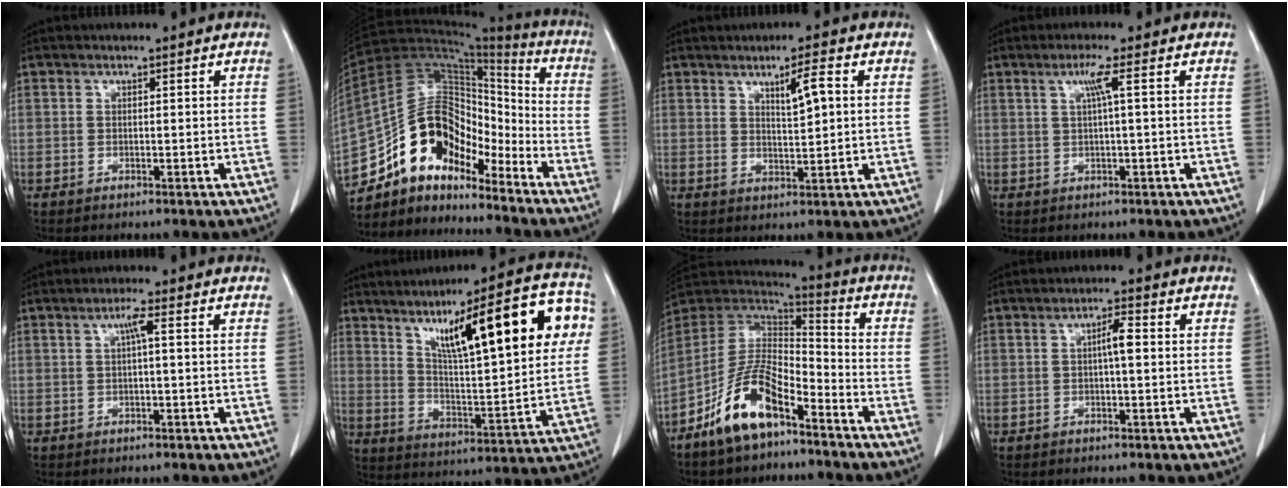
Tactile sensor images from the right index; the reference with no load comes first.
{"total": 15.4, "force": [-11.3, 7.6, 7.2], "torque": [-0.127, 0.082, -0.203]}
{"total": 4.4, "force": [1.7, 0.5, 4.1], "torque": [-0.067, -0.002, 0.031]}
{"total": 2.7, "force": [0.7, -0.7, 2.5], "torque": [-0.053, 0.004, 0.016]}
{"total": 2.1, "force": [0.4, -0.1, 2.1], "torque": [-0.041, 0.005, 0.007]}
{"total": 23.1, "force": [9.1, 4.2, 20.8], "torque": [-0.301, 0.037, 0.136]}
{"total": 12.7, "force": [-7.9, 4.7, 8.7], "torque": [-0.175, 0.011, -0.151]}
{"total": 2.6, "force": [0.1, 0.3, 2.6], "torque": [-0.044, 0.006, 0.003]}